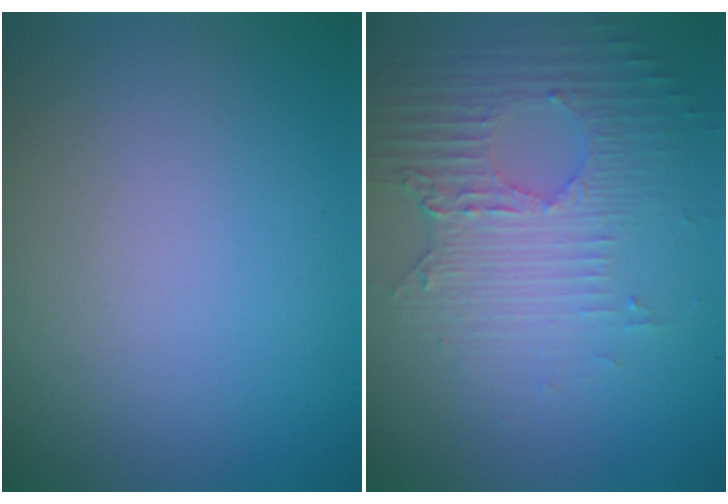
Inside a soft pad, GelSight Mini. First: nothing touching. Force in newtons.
{"total": 5.2, "press": 3.4, "slide": 3.9}